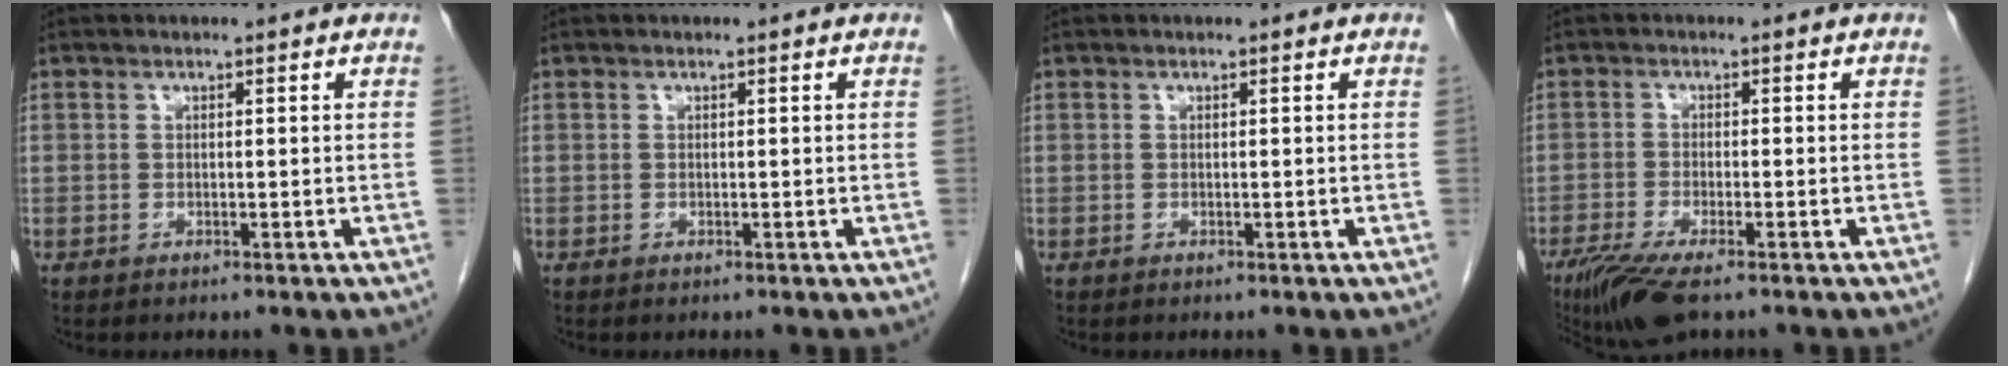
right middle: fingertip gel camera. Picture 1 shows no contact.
{"total": 0.0}
{"total": 0.0}
{"total": 7.3, "force": [-5.1, 1.4, 5.0], "torque": [-0.089, -0.018, -0.087]}